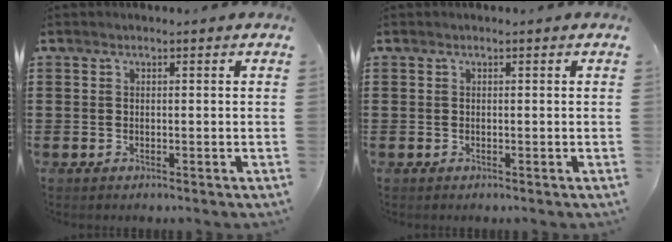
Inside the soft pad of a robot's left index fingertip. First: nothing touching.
{"total": 0.0}